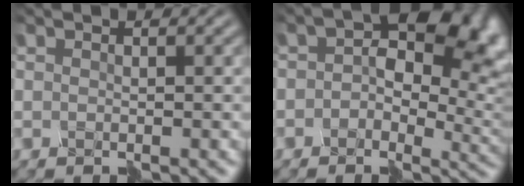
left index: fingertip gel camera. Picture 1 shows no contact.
{"total": 11.7, "force": [1.9, 7.9, 8.4], "torque": [-0.099, 0.009, 0.024]}